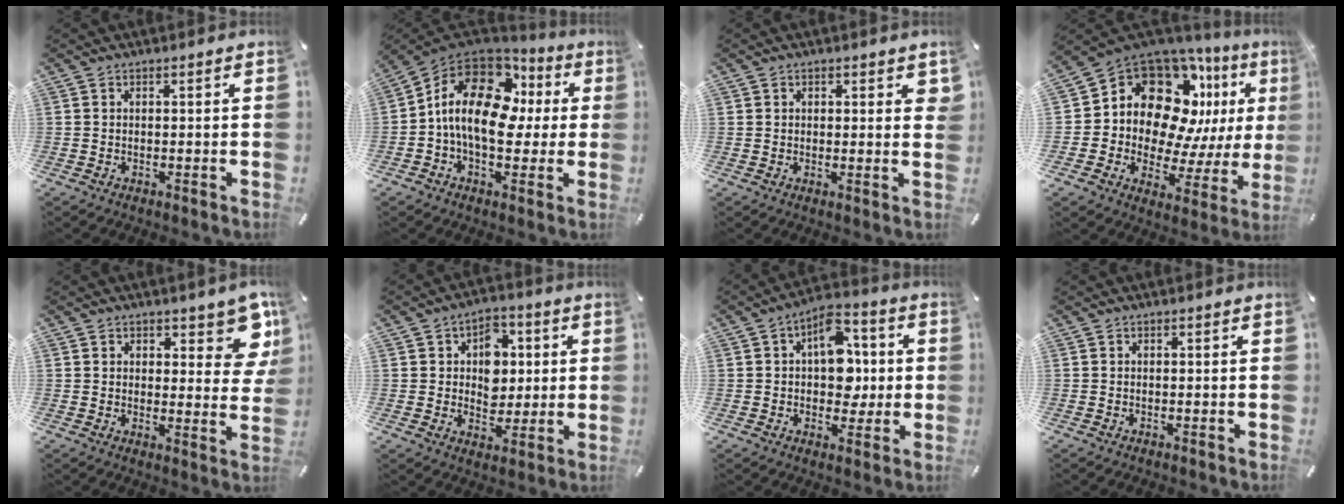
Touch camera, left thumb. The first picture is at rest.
{"total": 16.9, "force": [1.8, 11.2, 12.5], "torque": [-0.246, 0.001, 0.026]}
{"total": 1.7, "force": [0.9, 1.1, 0.9], "torque": [-0.002, -0.003, 0.013]}
{"total": 17.1, "force": [7.6, 12.4, 9.1], "torque": [-0.158, -0.076, 0.136]}
{"total": 9.9, "force": [5.9, 4.8, 6.4], "torque": [-0.053, -0.038, 0.097]}
{"total": 9.1, "force": [1.0, 7.6, 4.8], "torque": [-0.061, 0.003, 0.016]}
{"total": 11.8, "force": [1.5, 8.3, 8.3], "torque": [-0.103, 0.003, 0.026]}
{"total": 0.0}